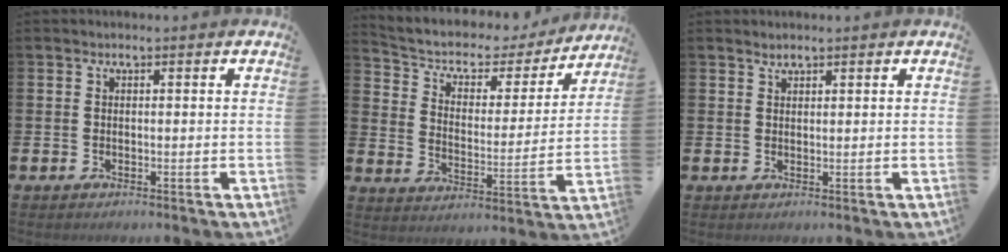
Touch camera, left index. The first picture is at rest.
{"total": 6.3, "force": [5.3, 2.8, 1.7], "torque": [-0.064, -0.038, 0.084]}
{"total": 1.3, "force": [1.2, 0.4, 0.2], "torque": [0.009, -0.004, 0.019]}